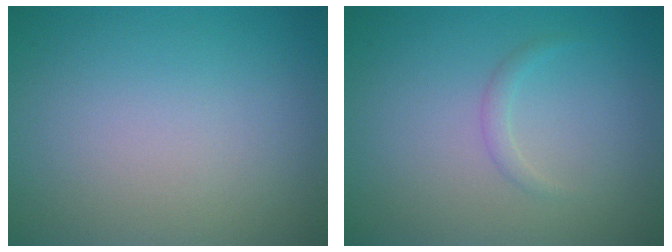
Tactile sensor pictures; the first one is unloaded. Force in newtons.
{"total": 0.8, "press": 0.8, "slide": 0.0}